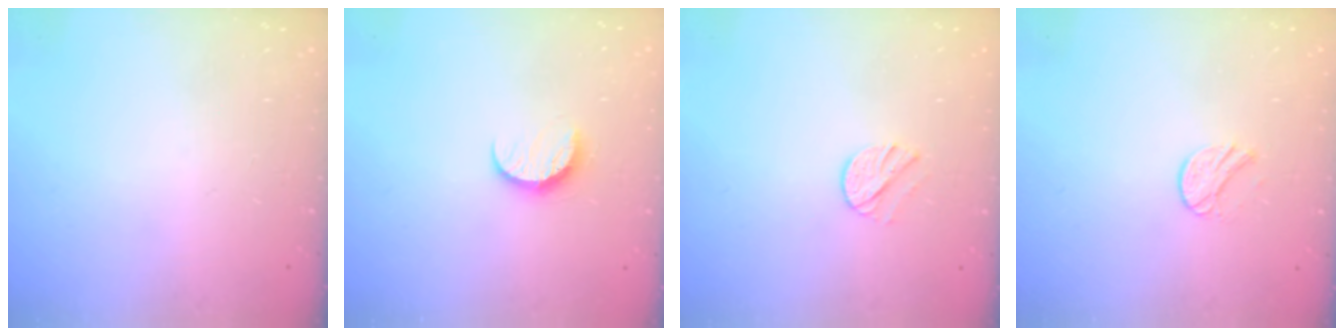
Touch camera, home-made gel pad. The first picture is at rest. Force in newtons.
{"total": 7.3, "press": 7.3, "slide": 0.4}
{"total": 7.5, "press": 7.4, "slide": 0.8}
{"total": 7.2, "press": 7.1, "slide": 0.5}